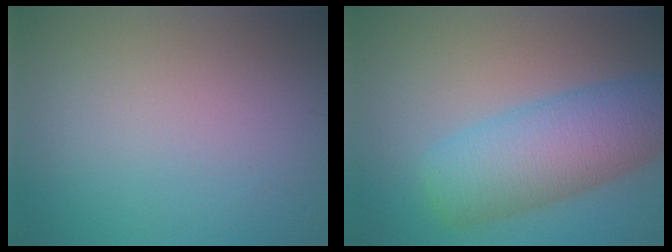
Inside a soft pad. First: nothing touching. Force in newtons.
{"total": 7.8, "press": 7.8, "slide": 0.2}